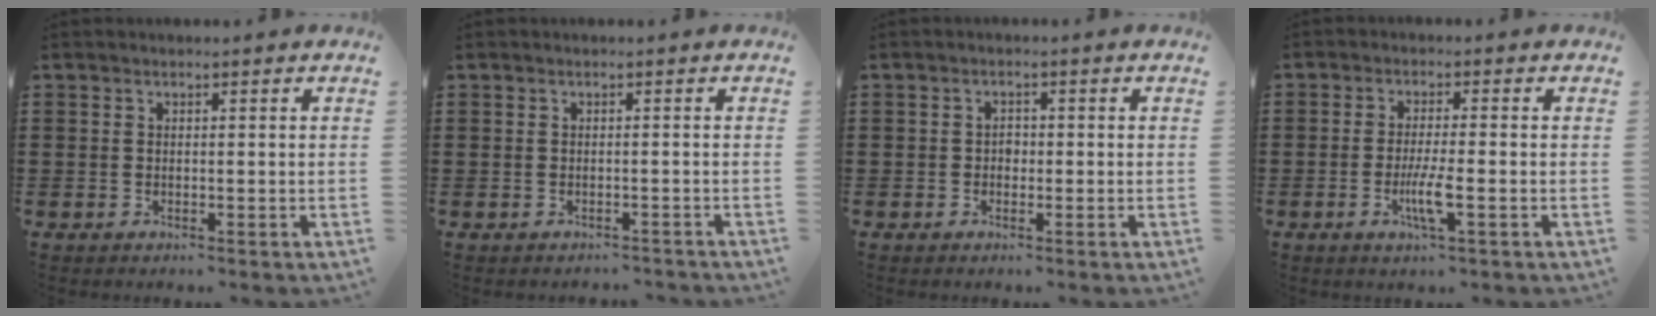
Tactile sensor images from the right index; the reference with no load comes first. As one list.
[{"total": 0.9, "force": [-0.9, 0.0, -0.1], "torque": [0.001, 0.000, -0.020]}, {"total": 1.3, "force": [-0.3, 0.9, 0.8], "torque": [-0.018, 0.002, -0.007]}, {"total": 4.8, "force": [-1.8, 0.5, 4.4], "torque": [-0.087, -0.011, -0.034]}]